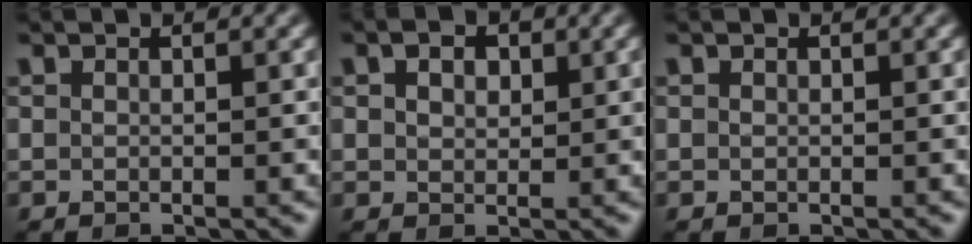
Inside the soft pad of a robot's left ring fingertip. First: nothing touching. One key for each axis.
{"total": 2.5, "fx": 1.2, "fy": 1.7, "fz": 1.5, "tx": -0.025, "ty": 0.004, "tz": 0.014}
{"total": 0.0}